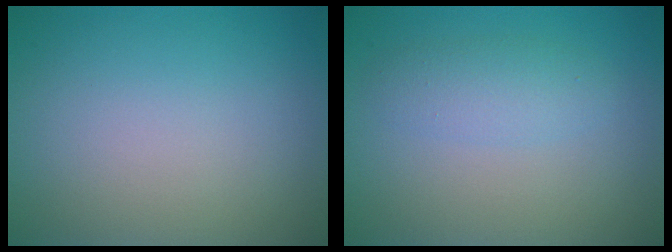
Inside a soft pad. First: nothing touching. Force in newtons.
{"total": 2.3, "press": 2.3, "slide": 0.0}